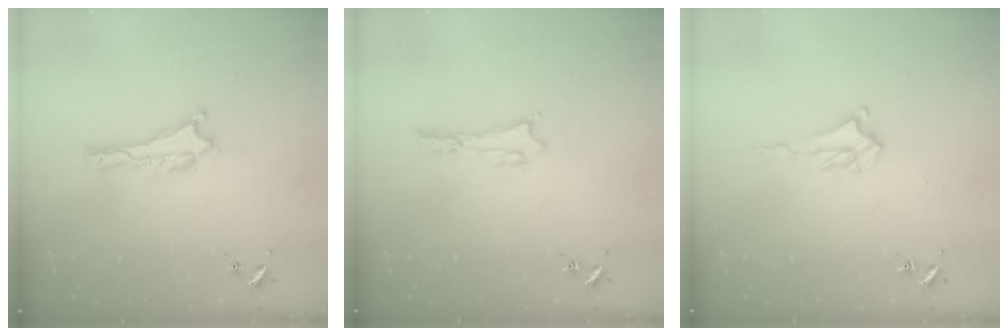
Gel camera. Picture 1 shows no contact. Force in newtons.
{"total": 0.0}
{"total": 2.4, "press": 2.4, "slide": 0.4}